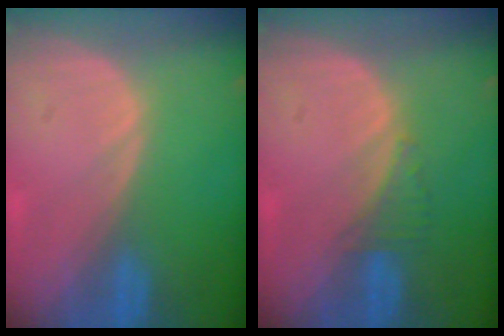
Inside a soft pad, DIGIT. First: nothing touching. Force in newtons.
{"total": 1.9, "press": 1.8, "slide": 0.7}